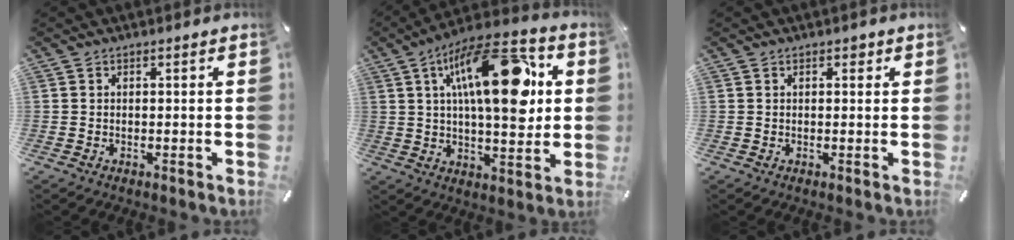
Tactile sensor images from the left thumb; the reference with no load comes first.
{"total": 22.7, "force": [6.9, 9.8, 19.2], "torque": [-0.301, -0.021, 0.099]}
{"total": 1.2, "force": [0.5, 0.8, 0.8], "torque": [-0.009, 0.002, 0.007]}